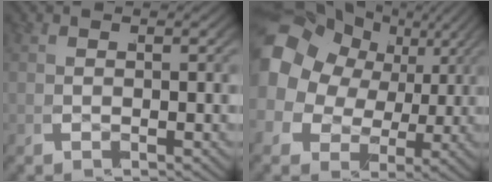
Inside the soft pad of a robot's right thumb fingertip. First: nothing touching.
{"total": 11.8, "force": [3.1, 9.7, 6.0], "torque": [-0.139, -0.004, 0.044]}